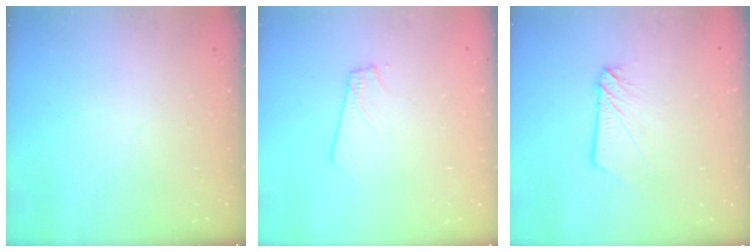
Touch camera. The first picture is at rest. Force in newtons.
{"total": 2.9, "press": 2.9, "slide": 0.4}
{"total": 3.2, "press": 3.2, "slide": 0.2}